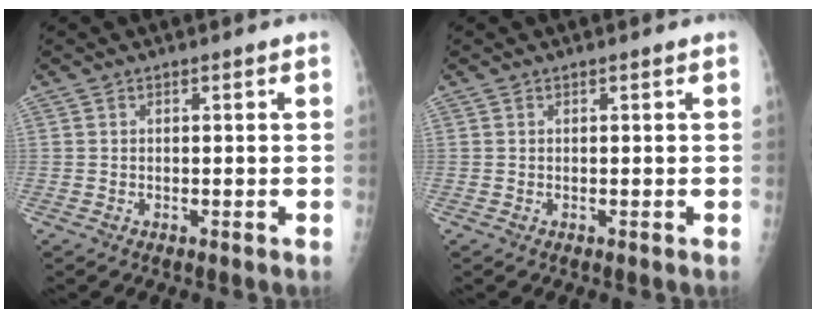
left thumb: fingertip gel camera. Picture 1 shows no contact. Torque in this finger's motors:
{"motor_torque": [-0.05, -0.02, -0.22, -0.21, 0.00]}